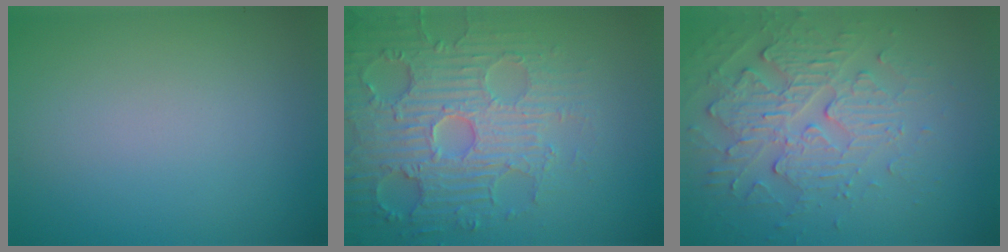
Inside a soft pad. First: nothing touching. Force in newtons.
{"total": 6.2, "press": 5.5, "slide": 2.8}
{"total": 4.1, "press": 3.5, "slide": 2.2}